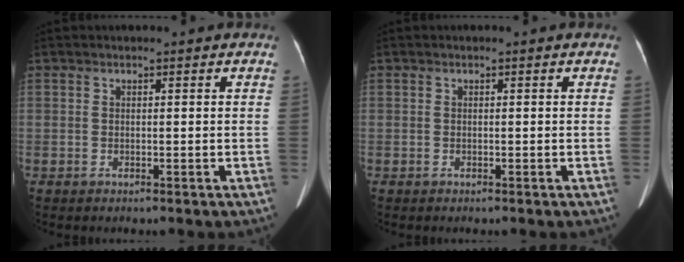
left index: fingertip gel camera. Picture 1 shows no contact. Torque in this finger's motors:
{"motor_torque": [0.00, 0.00, 0.00, 0.00]}